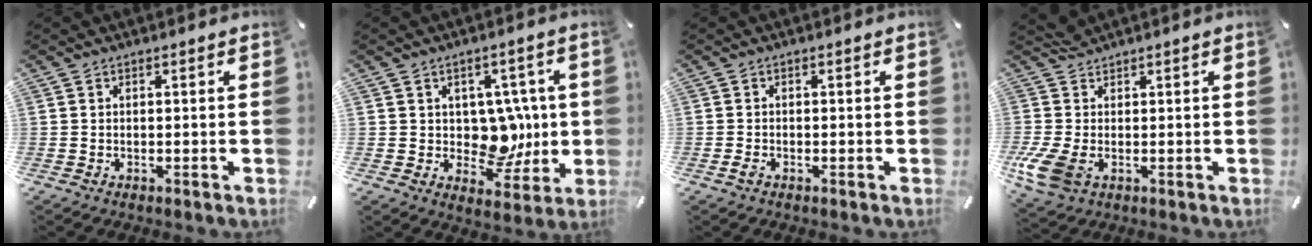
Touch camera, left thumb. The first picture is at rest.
{"total": 10.2, "force": [1.3, 8.7, 5.2], "torque": [-0.045, -0.013, 0.034]}
{"total": 0.8, "force": [-0.5, 0.5, 0.4], "torque": [-0.006, 0.000, -0.008]}
{"total": 9.1, "force": [0.5, 6.9, 6.0], "torque": [-0.143, -0.002, 0.015]}